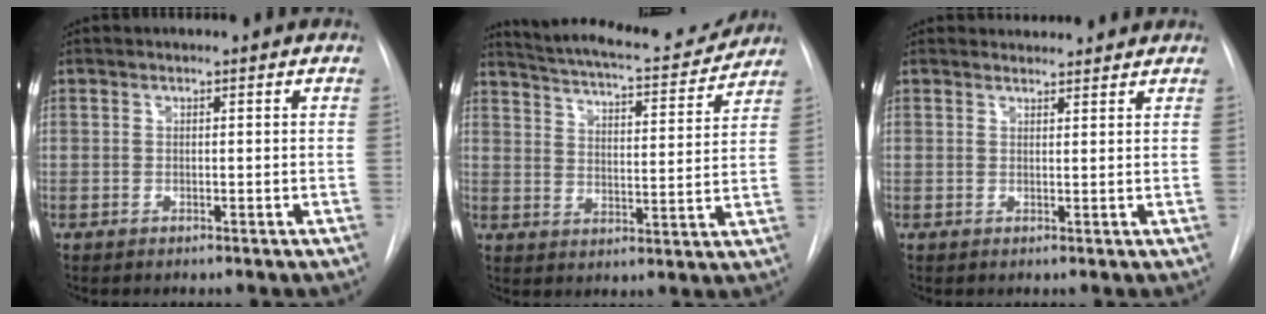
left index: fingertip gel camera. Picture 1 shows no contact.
{"total": 16.7, "force": [15.4, 2.9, 5.8], "torque": [-0.094, 0.000, 0.215]}
{"total": 3.8, "force": [3.8, 0.9, 0.1], "torque": [-0.004, 0.020, 0.049]}